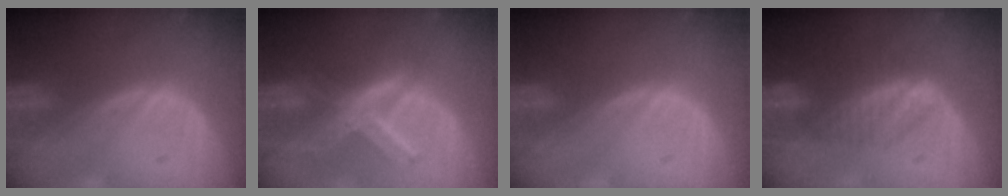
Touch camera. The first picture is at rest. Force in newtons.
{"total": 7.9, "press": 6.8, "slide": 4.0}
{"total": 0.0}
{"total": 6.7, "press": 5.7, "slide": 3.5}